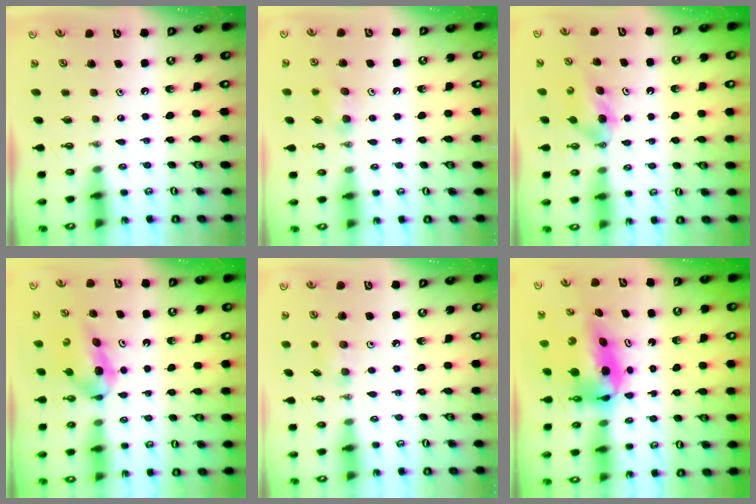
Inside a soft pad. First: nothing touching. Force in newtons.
{"total": 7.3, "press": 6.9, "slide": 2.1}
{"total": 4.4, "press": 4.4, "slide": 0.6}
{"total": 5.4, "press": 5.4, "slide": 0.2}
{"total": 5.5, "press": 5.4, "slide": 1.5}
{"total": 8.3, "press": 7.0, "slide": 4.4}